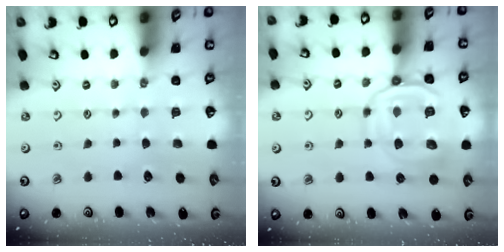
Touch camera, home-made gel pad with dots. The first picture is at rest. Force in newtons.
{"total": 14.0, "press": 14.0, "slide": 1.3}